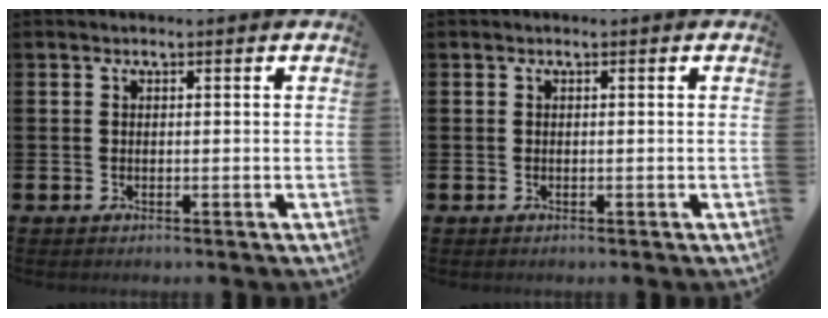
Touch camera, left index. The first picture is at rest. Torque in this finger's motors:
{"motor_torque": [-0.04, -0.01, 0.06, 0.02]}